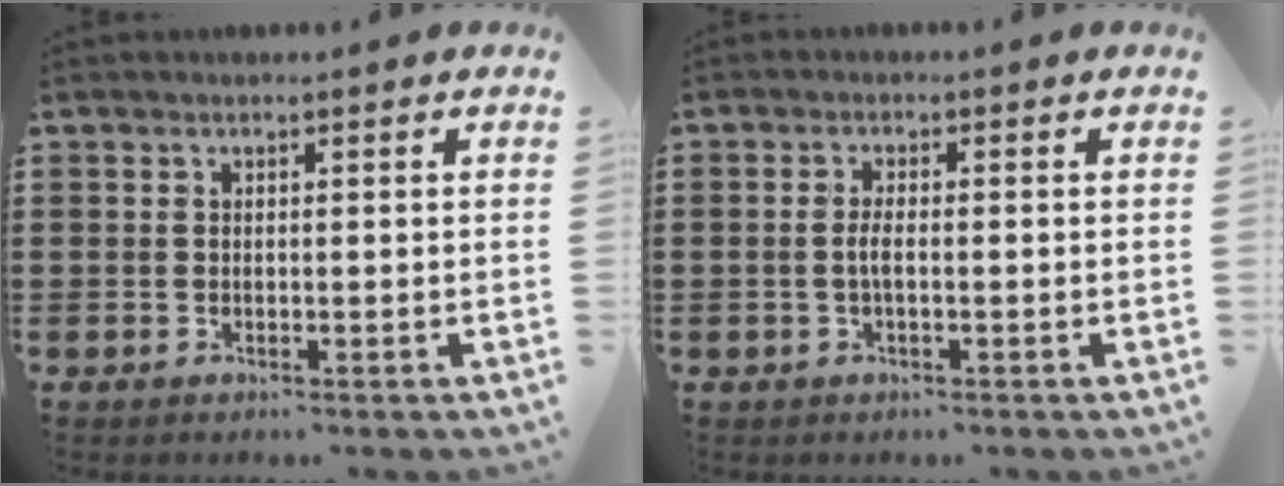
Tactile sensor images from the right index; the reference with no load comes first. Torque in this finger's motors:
{"motor_torque": [2.14, 0.00, 0.05, 0.05]}